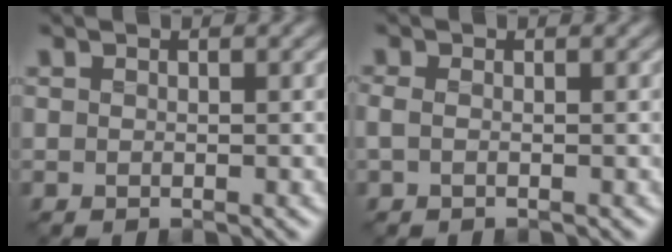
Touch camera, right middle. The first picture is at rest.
{"total": 1.2, "force": [-0.2, 0.7, 0.9], "torque": [-0.026, -0.001, -0.009]}